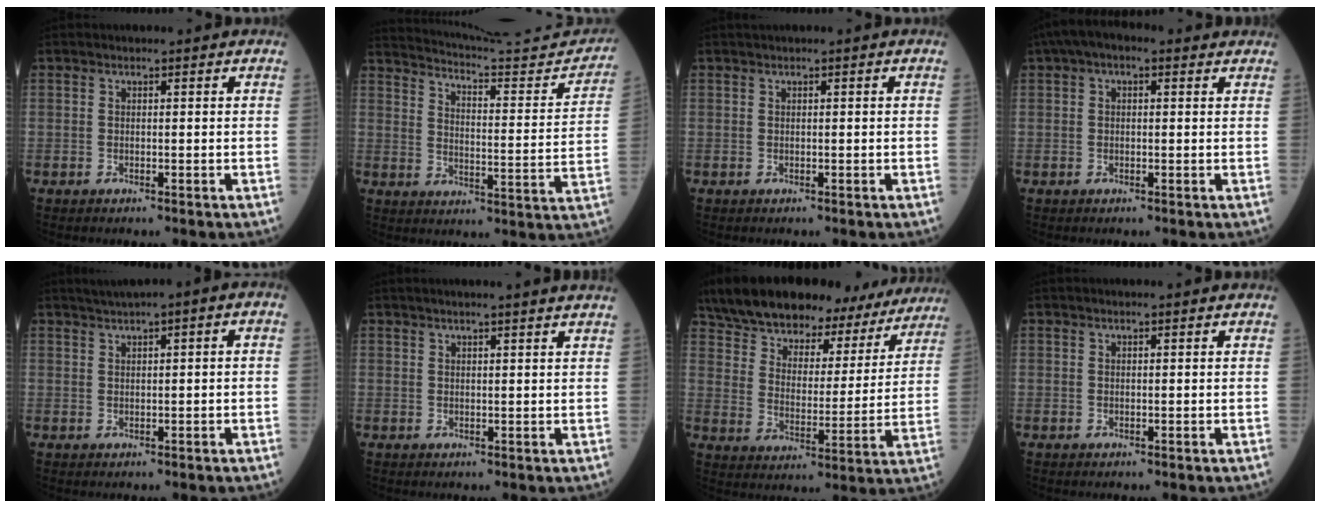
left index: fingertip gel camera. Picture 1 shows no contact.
{"total": 21.6, "force": [20.9, 1.0, 5.4], "torque": [-0.086, -0.067, 0.268]}
{"total": 0.6, "force": [0.5, -0.2, 0.3], "torque": [-0.009, 0.007, 0.017]}
{"total": 5.6, "force": [3.4, 2.6, 3.7], "torque": [-0.066, 0.045, 0.049]}
{"total": 3.7, "force": [1.7, 0.4, 3.2], "torque": [-0.054, 0.020, 0.028]}
{"total": 6.3, "force": [5.6, -0.8, 2.8], "torque": [-0.032, 0.015, 0.058]}
{"total": 25.2, "force": [21.9, 8.7, 8.9], "torque": [-0.153, 0.019, 0.298]}
{"total": 0.7, "force": [0.6, 0.1, 0.2], "torque": [-0.009, 0.012, 0.010]}